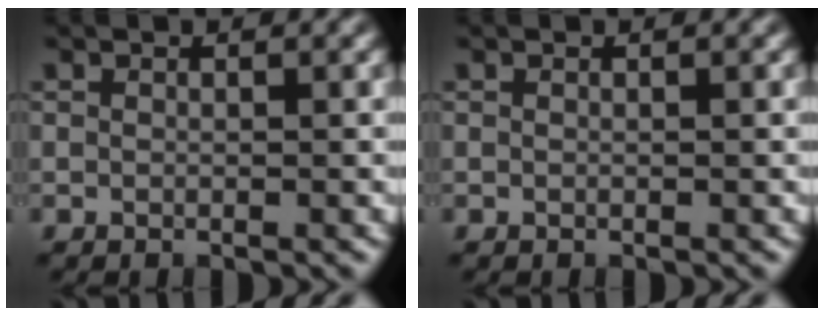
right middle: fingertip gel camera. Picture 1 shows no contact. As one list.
[{"total": 0.0}]